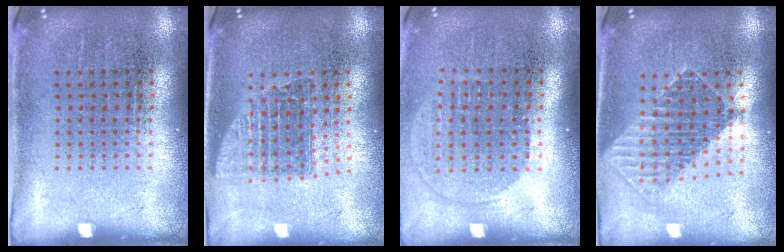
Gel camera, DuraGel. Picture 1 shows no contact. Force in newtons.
{"total": 1.5, "press": 1.2, "slide": 0.9}
{"total": 1.4, "press": 1.1, "slide": 0.7}
{"total": 1.7, "press": 1.4, "slide": 1.1}